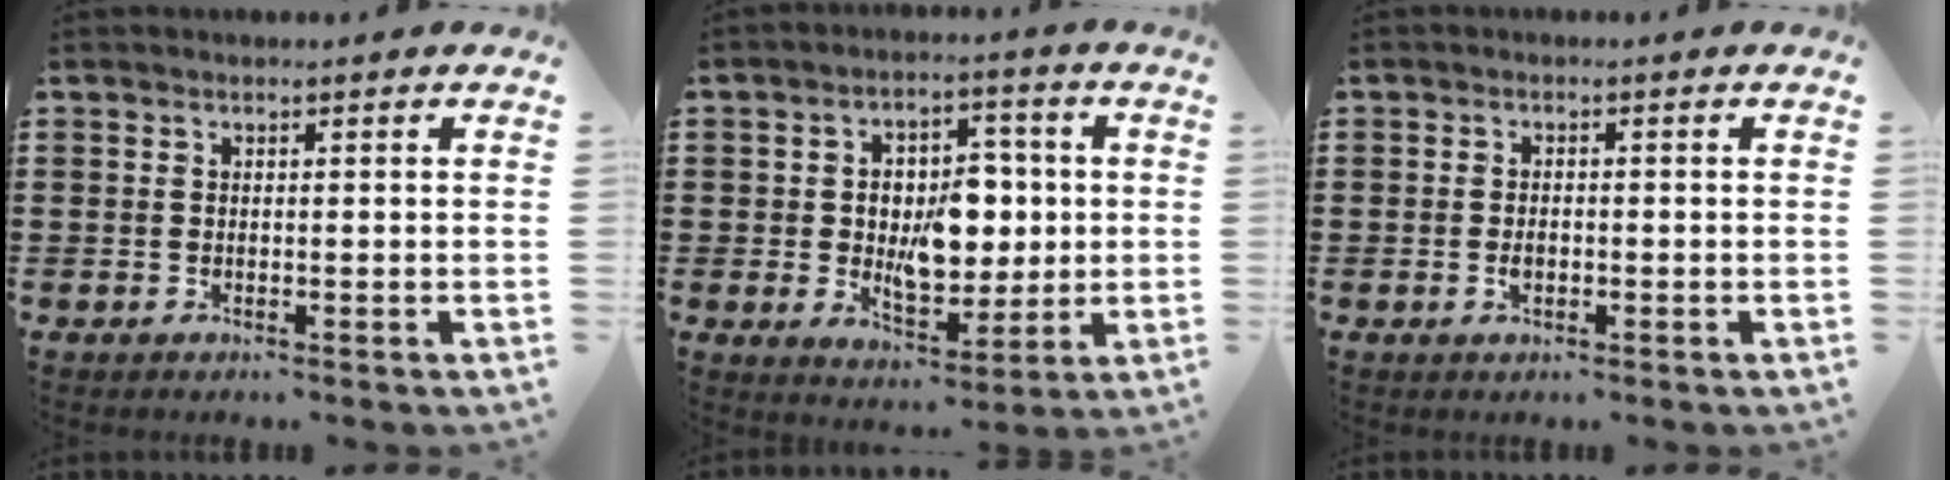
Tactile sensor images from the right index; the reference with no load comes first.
{"total": 8.5, "force": [0.3, 5.6, 6.4], "torque": [-0.104, 0.011, 0.003]}
{"total": 1.6, "force": [-0.4, 0.9, 1.3], "torque": [-0.025, 0.002, -0.008]}